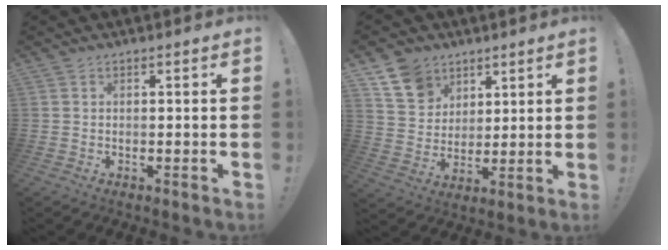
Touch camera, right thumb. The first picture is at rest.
{"total": 11.2, "force": [7.1, 8.2, 2.8], "torque": [-0.051, -0.043, 0.142]}